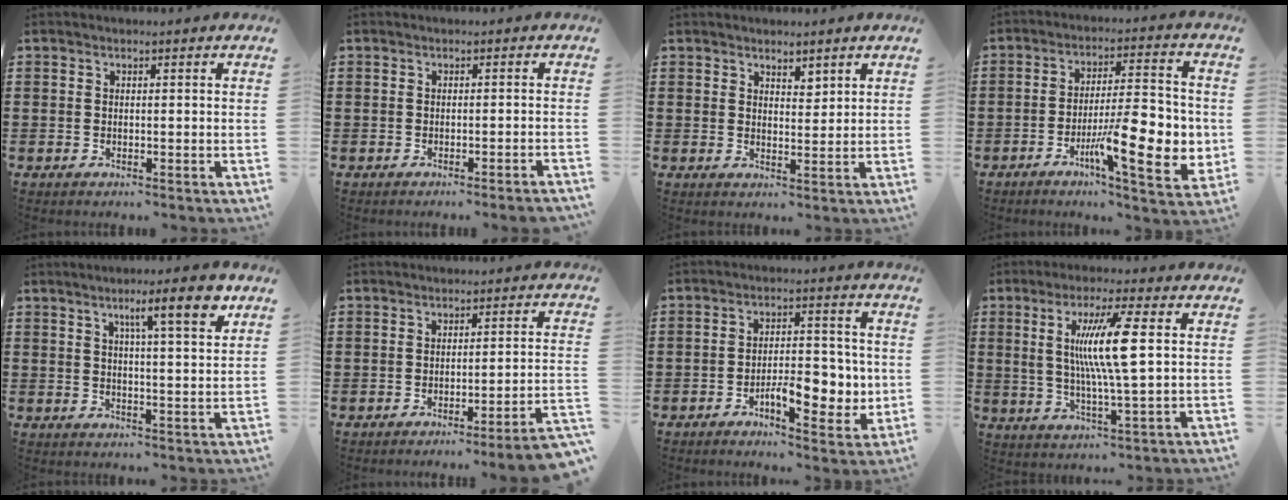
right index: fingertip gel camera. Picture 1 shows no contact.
{"total": 1.0, "force": [-0.8, -0.2, 0.5], "torque": [-0.010, -0.002, -0.016]}
{"total": 2.5, "force": [2.2, 1.1, 0.2], "torque": [-0.002, 0.004, 0.042]}
{"total": 13.6, "force": [-3.7, 3.8, 12.6], "torque": [-0.193, -0.008, -0.062]}
{"total": 7.6, "force": [4.4, 0.5, 6.1], "torque": [-0.098, -0.009, 0.065]}
{"total": 3.6, "force": [-2.8, -0.5, 2.2], "torque": [-0.040, -0.016, -0.055]}
{"total": 8.1, "force": [-2.2, 3.8, 6.8], "torque": [-0.085, 0.002, -0.038]}
{"total": 10.8, "force": [2.2, 0.8, 10.6], "torque": [-0.209, 0.003, 0.027]}